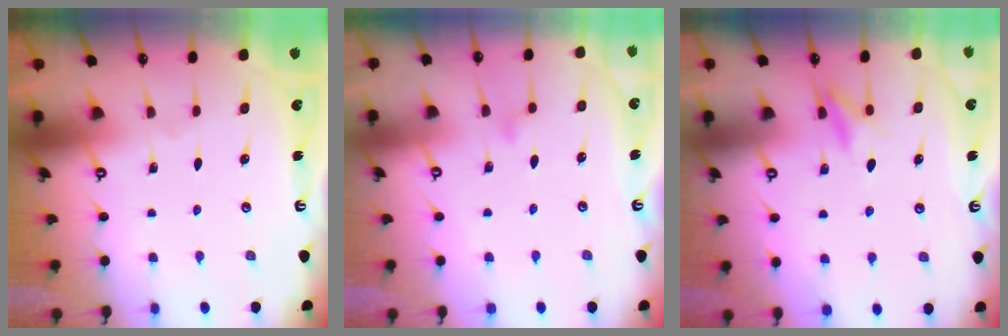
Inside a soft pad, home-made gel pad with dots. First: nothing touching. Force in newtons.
{"total": 8.5, "press": 8.5, "slide": 0.6}
{"total": 8.1, "press": 8.1, "slide": 1.0}